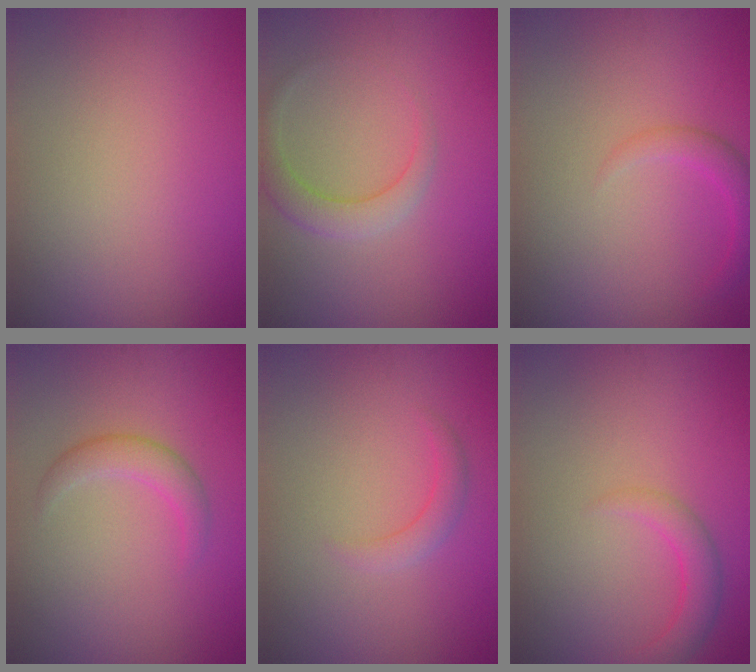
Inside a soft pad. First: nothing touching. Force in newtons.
{"total": 2.5, "press": 2.5, "slide": 0.1}
{"total": 1.9, "press": 1.9, "slide": 0.1}
{"total": 2.1, "press": 2.1, "slide": 0.1}
{"total": 1.5, "press": 1.5, "slide": 0.1}
{"total": 2.4, "press": 2.4, "slide": 0.3}